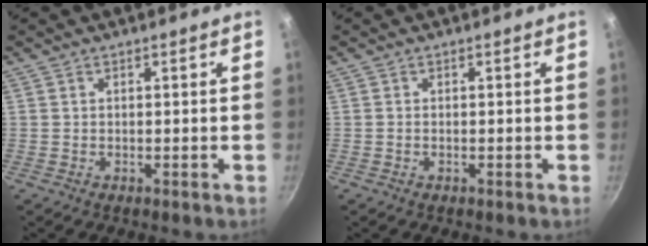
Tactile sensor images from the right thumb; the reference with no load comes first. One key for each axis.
{"total": 0.0}